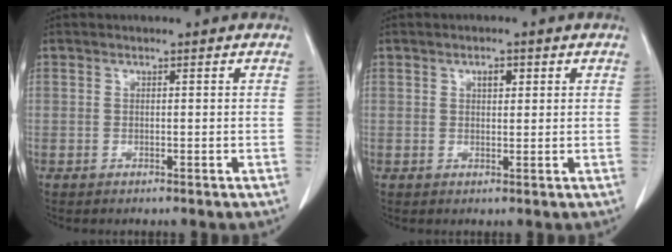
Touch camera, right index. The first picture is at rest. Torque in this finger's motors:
{"motor_torque": [0.06, 0.08, 0.03, 0.00]}